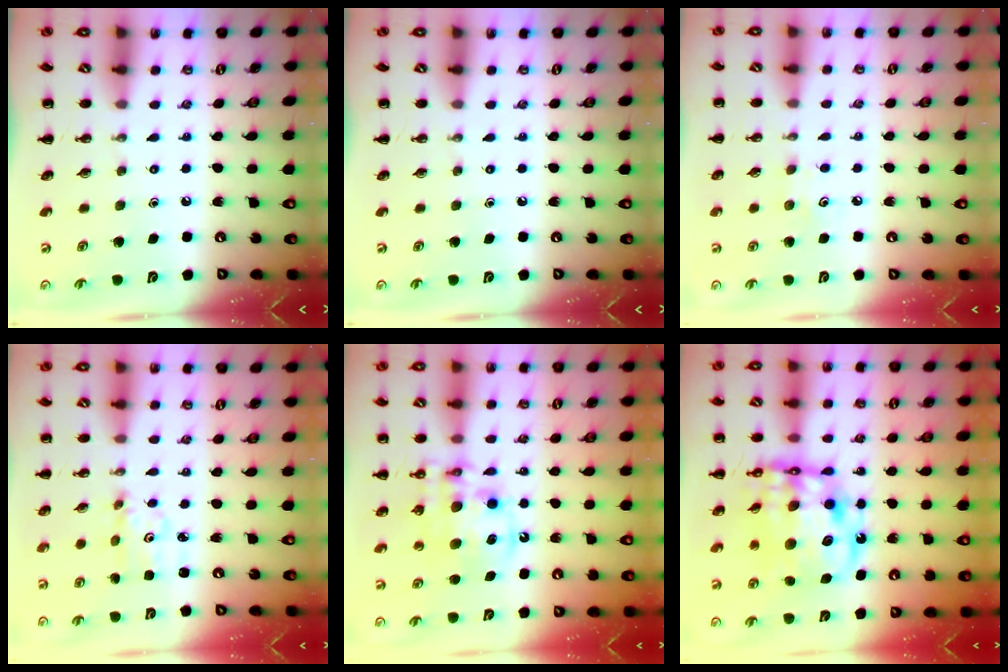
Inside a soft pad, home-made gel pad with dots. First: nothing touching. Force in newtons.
{"total": 0.0}
{"total": 3.4, "press": 3.3, "slide": 0.8}
{"total": 2.7, "press": 2.7, "slide": 0.3}
{"total": 12.5, "press": 12.1, "slide": 2.9}
{"total": 16.3, "press": 15.8, "slide": 4.0}